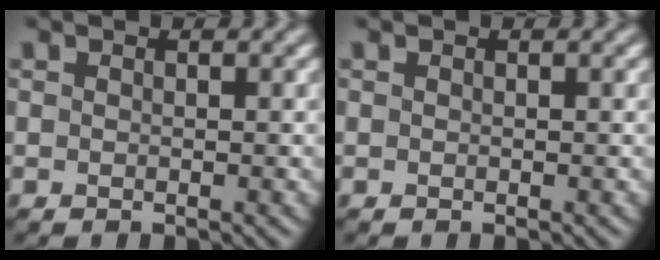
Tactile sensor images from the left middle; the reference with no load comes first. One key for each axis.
{"total": 0.0}